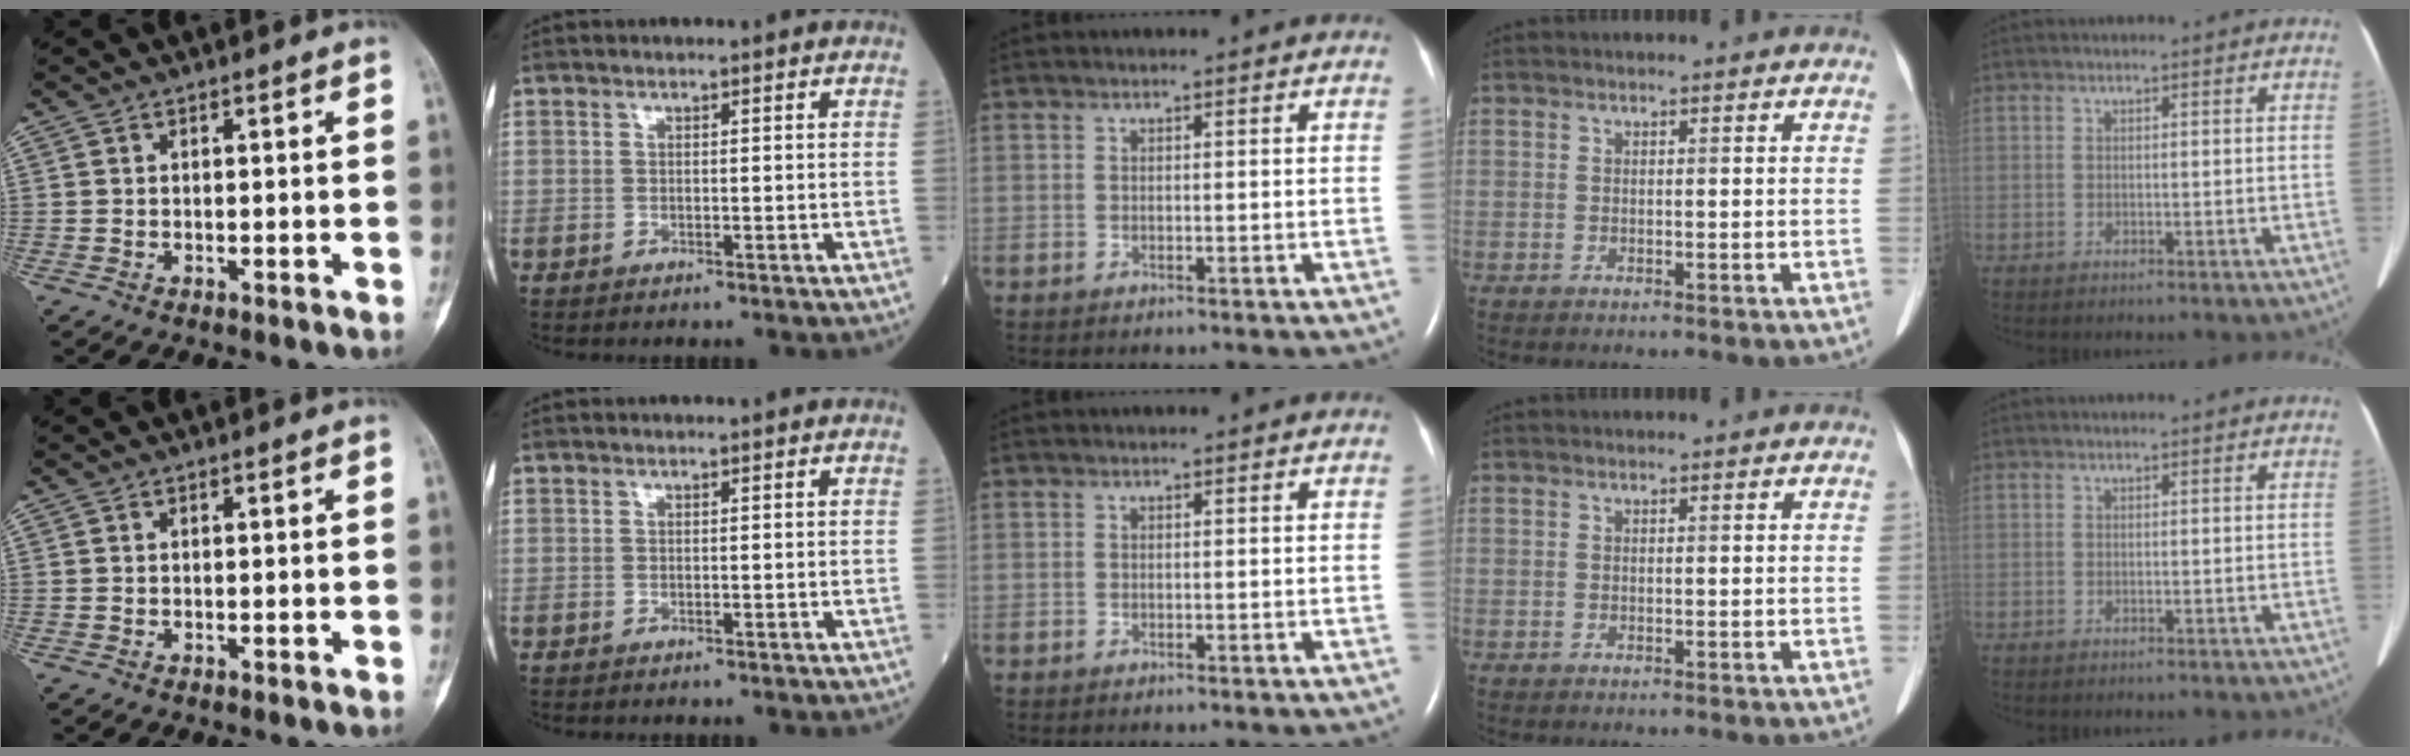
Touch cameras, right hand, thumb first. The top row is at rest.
{}